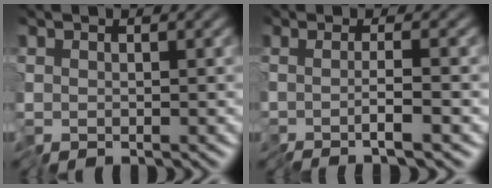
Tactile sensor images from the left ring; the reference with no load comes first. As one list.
[{"total": 2.5, "force": [-1.0, -0.2, 2.2], "torque": [-0.025, -0.004, -0.023]}]